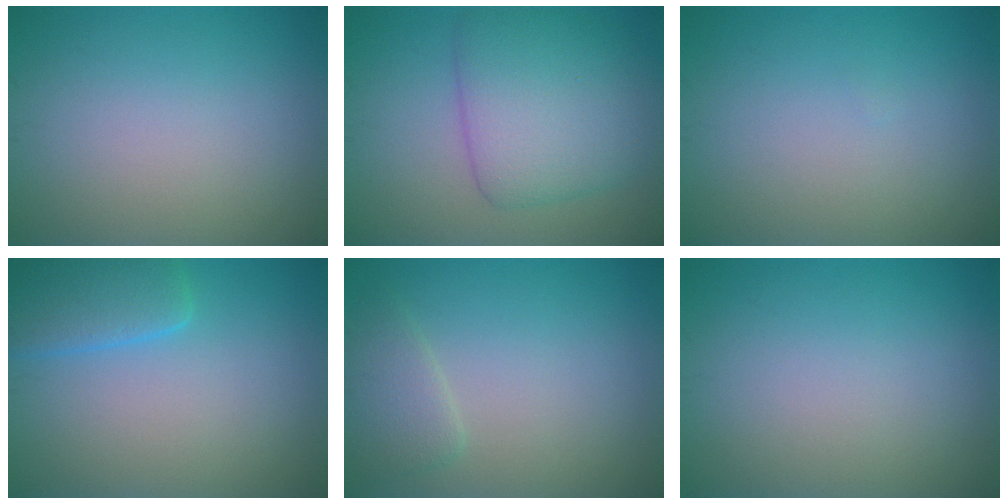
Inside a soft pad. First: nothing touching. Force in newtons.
{"total": 6.7, "press": 6.7, "slide": 0.1}
{"total": 0.0}
{"total": 4.2, "press": 4.1, "slide": 0.4}
{"total": 2.2, "press": 2.1, "slide": 0.3}
{"total": 0.0}